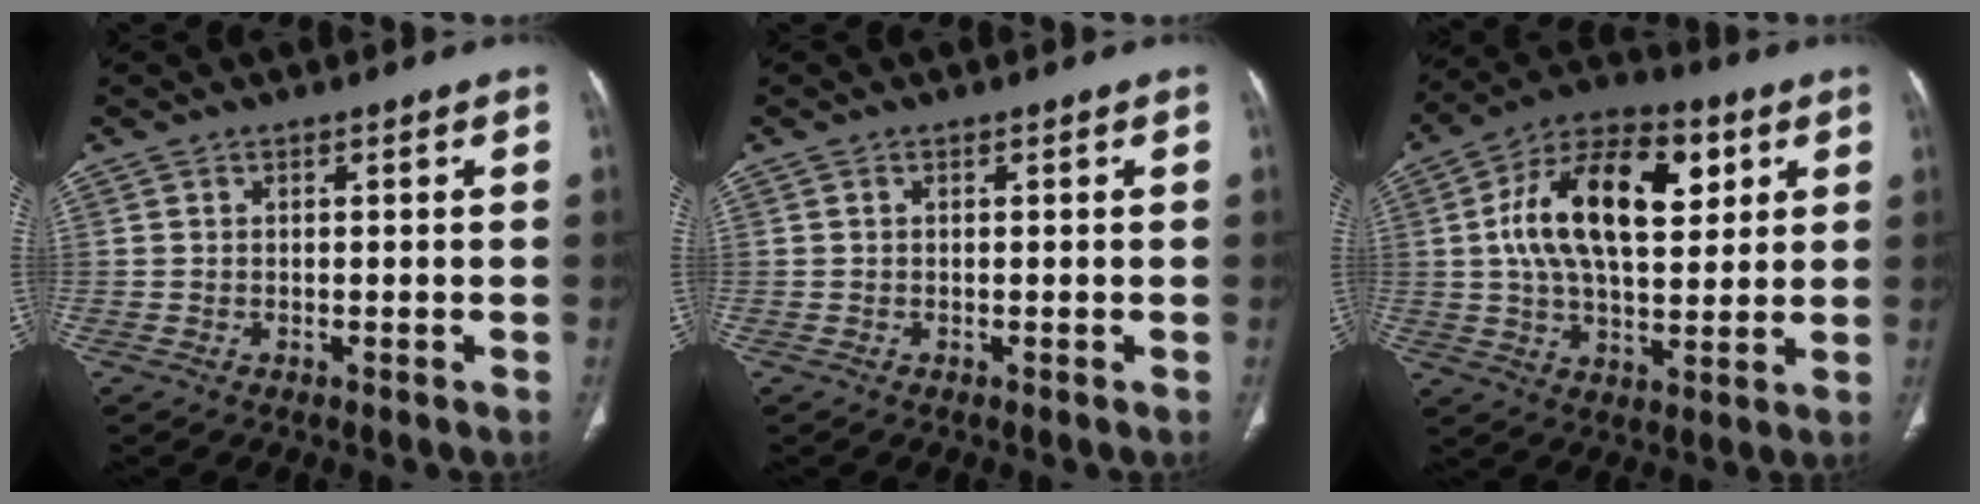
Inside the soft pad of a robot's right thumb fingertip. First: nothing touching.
{"total": 0.0}
{"total": 20.2, "force": [5.1, 10.8, 16.3], "torque": [-0.252, 0.006, 0.079]}